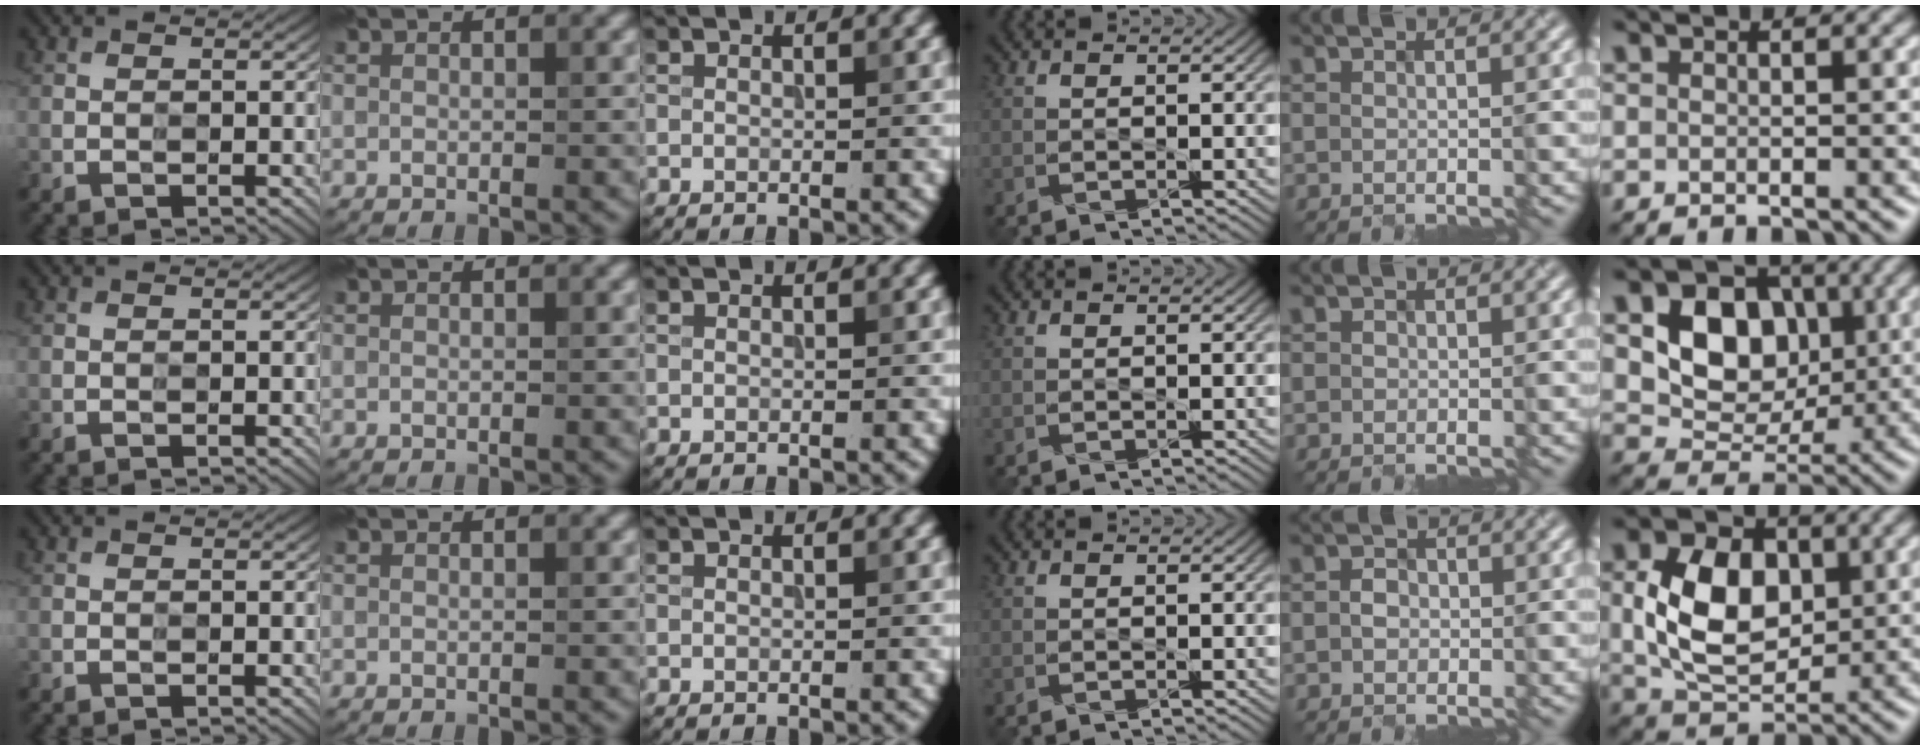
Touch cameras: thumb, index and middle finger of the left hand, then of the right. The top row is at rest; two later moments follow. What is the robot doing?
{"motion": "extract", "object": "drawer"}